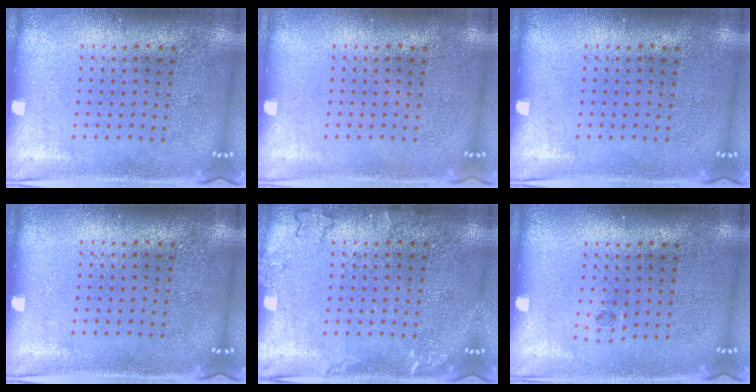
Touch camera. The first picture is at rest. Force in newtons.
{"total": 0.0}
{"total": 0.0}
{"total": 0.0}
{"total": 1.7, "press": 1.6, "slide": 0.3}
{"total": 0.6, "press": 0.3, "slide": 0.5}